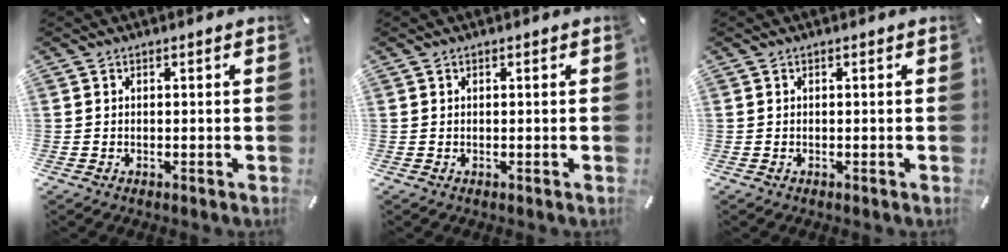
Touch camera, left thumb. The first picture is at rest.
{"total": 0.0}
{"total": 0.0}